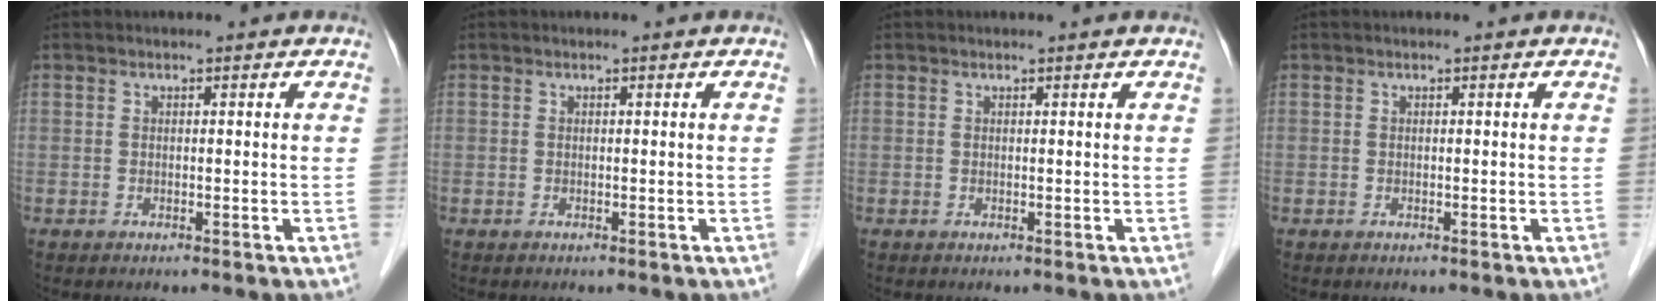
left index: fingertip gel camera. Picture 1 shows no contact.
{"total": 0.0}
{"total": 0.8, "force": [0.8, 0.0, 0.2], "torque": [-0.010, 0.004, 0.009]}
{"total": 0.0}